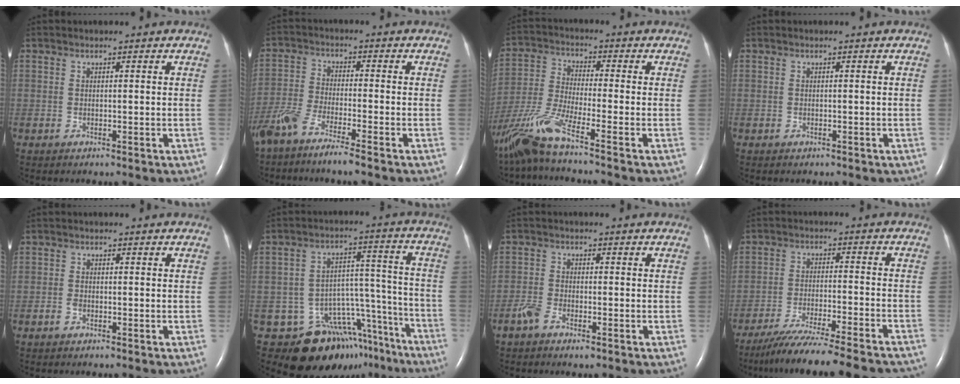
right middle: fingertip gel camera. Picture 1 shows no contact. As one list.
[{"total": 6.9, "force": [-5.5, 0.0, 4.2], "torque": [-0.095, -0.016, -0.111]}, {"total": 10.5, "force": [-7.8, -0.9, 7.0], "torque": [-0.158, -0.031, -0.154]}, {"total": 1.0, "force": [-0.7, 0.4, 0.4], "torque": [-0.013, -0.001, -0.005]}, {"total": 0.9, "force": [-0.6, 0.5, 0.5], "torque": [-0.013, 0.001, -0.011]}, {"total": 15.5, "force": [-12.4, 8.2, 4.6], "torque": [-0.035, 0.074, -0.162]}, {"total": 3.3, "force": [-2.2, 1.2, 2.1], "torque": [-0.049, -0.001, -0.042]}, {"total": 20.2, "force": [-18.0, 0.8, 9.1], "torque": [-0.114, -0.041, -0.259]}]